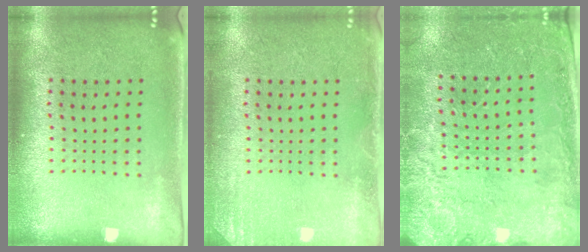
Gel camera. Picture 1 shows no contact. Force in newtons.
{"total": 1.6, "press": 1.6, "slide": 0.3}
{"total": 2.5, "press": 2.5, "slide": 0.5}